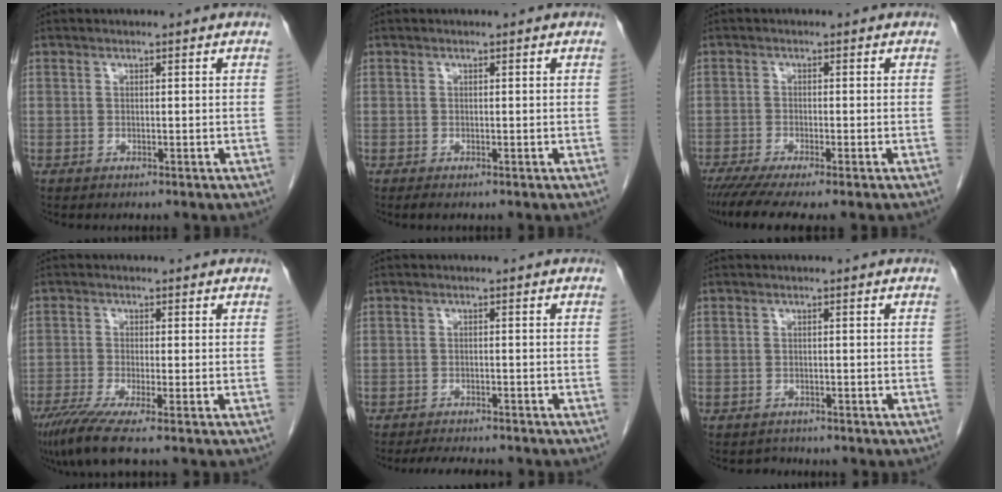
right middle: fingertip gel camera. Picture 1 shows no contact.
{"total": 0.5, "force": [-0.4, 0.1, 0.3], "torque": [-0.008, -0.002, -0.005]}
{"total": 7.1, "force": [-5.6, 0.4, 4.4], "torque": [-0.065, -0.017, -0.090]}
{"total": 6.5, "force": [-4.6, -0.2, 4.6], "torque": [-0.080, -0.020, -0.084]}
{"total": 5.8, "force": [-5.3, 1.0, 2.2], "torque": [-0.030, -0.009, -0.077]}
{"total": 1.2, "force": [-1.1, 0.5, -0.3], "torque": [0.003, -0.002, -0.016]}